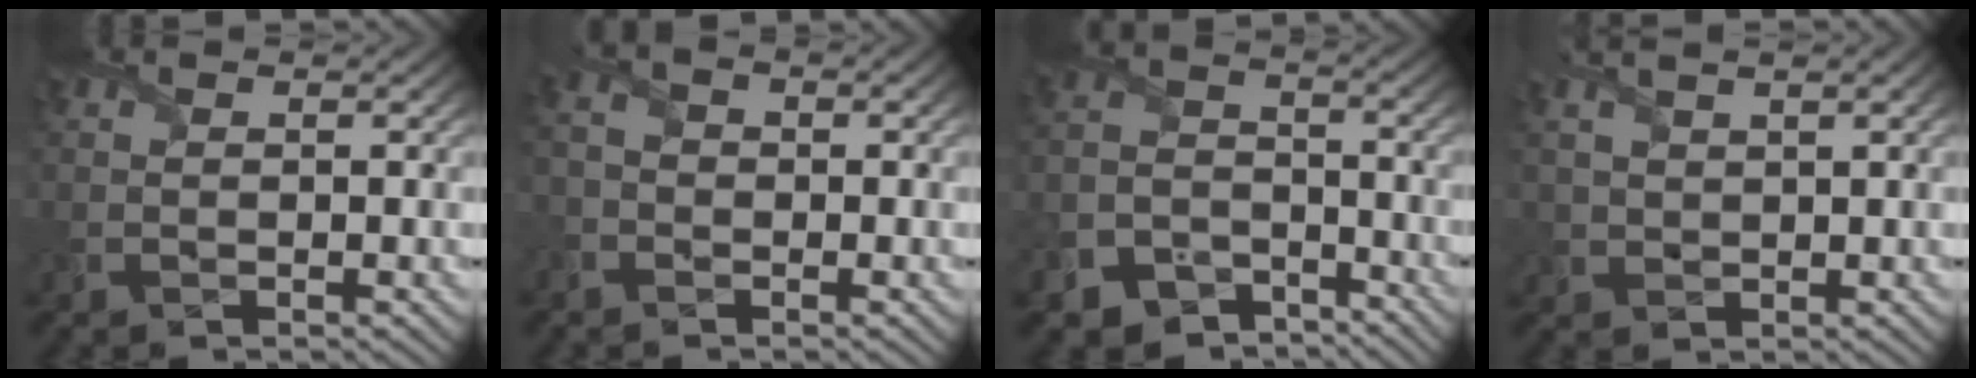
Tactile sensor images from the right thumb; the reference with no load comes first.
{"total": 2.2, "force": [-1.3, 1.6, 1.0], "torque": [-0.022, 0.006, -0.029]}
{"total": 8.2, "force": [-6.2, 4.7, 2.5], "torque": [-0.068, -0.020, -0.121]}
{"total": 3.4, "force": [2.1, 1.1, 2.5], "torque": [-0.063, 0.009, 0.045]}